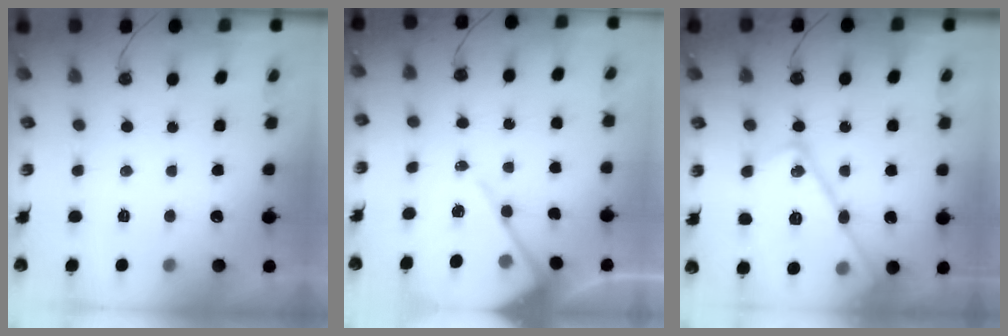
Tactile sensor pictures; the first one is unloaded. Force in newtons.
{"total": 11.2, "press": 11.2, "slide": 0.8}
{"total": 22.5, "press": 22.4, "slide": 2.1}